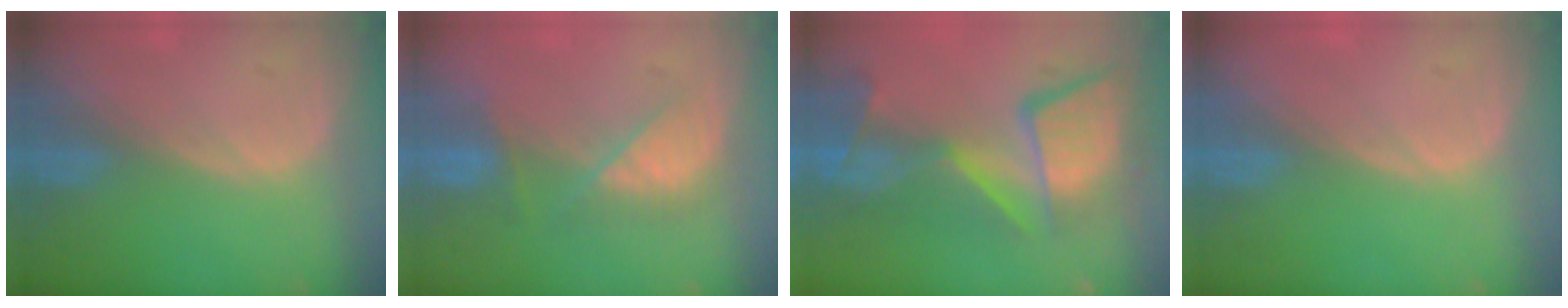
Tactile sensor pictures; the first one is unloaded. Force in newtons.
{"total": 5.4, "press": 5.4, "slide": 0.5}
{"total": 13.1, "press": 11.3, "slide": 6.6}
{"total": 0.0}